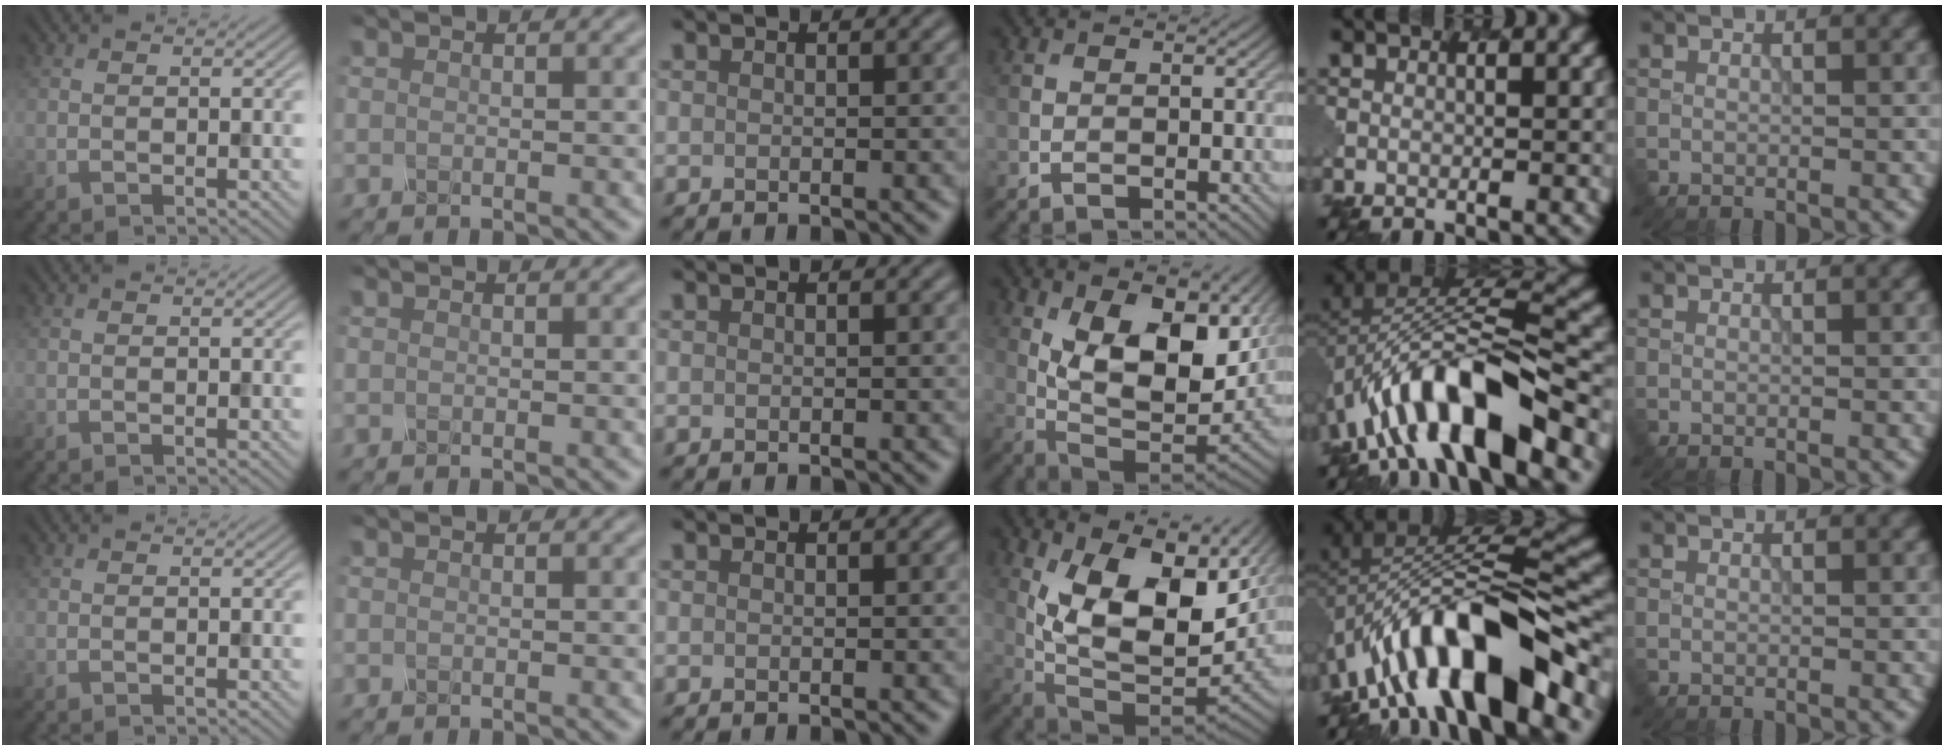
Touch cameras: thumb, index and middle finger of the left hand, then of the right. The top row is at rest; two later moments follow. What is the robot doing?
{"motion": "unscrew", "object": "spray bottle"}